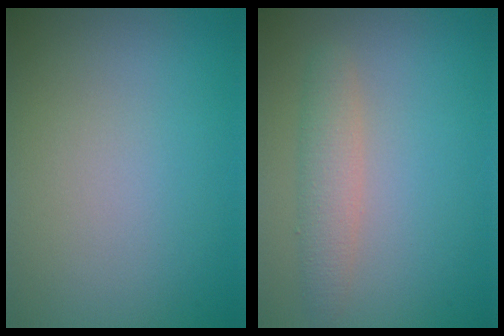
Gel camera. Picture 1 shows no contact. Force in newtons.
{"total": 2.6, "press": 2.6, "slide": 0.1}